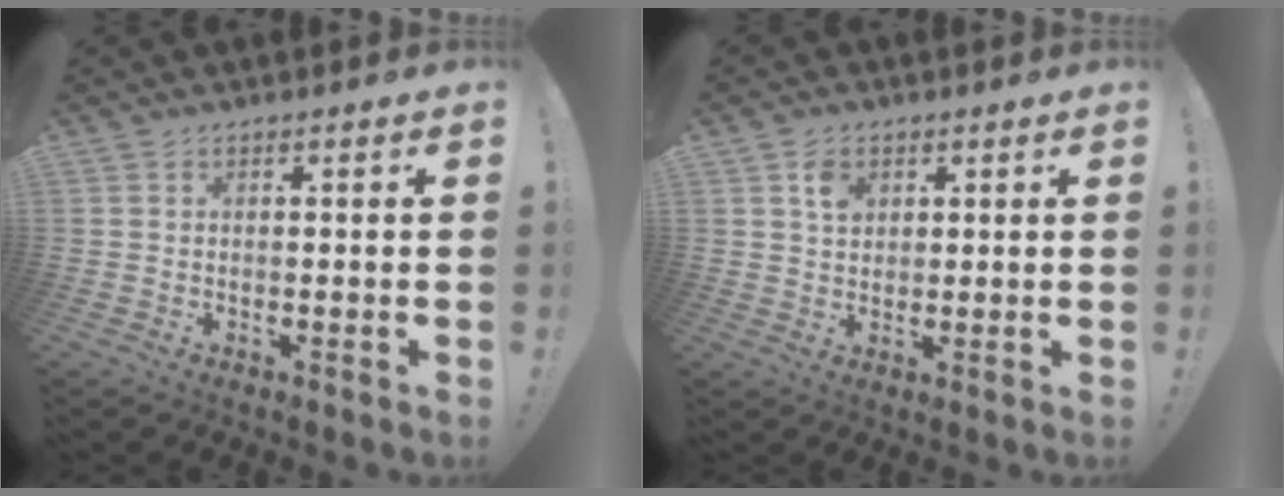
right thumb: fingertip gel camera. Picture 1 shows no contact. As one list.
[{"total": 4.7, "force": [2.1, 3.6, 2.2], "torque": [-0.028, -0.005, 0.036]}]